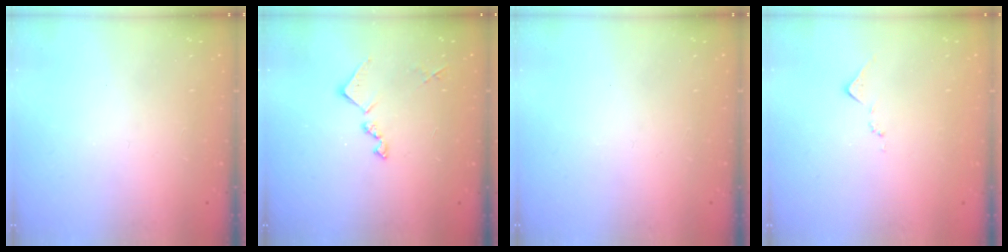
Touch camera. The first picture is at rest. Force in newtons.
{"total": 10.8, "press": 10.8, "slide": 0.6}
{"total": 0.0}
{"total": 7.1, "press": 7.1, "slide": 0.3}